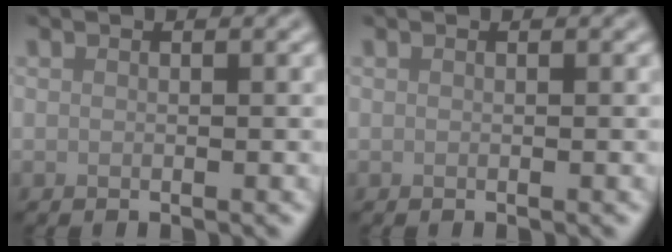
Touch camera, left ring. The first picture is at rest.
{"total": 0.0}